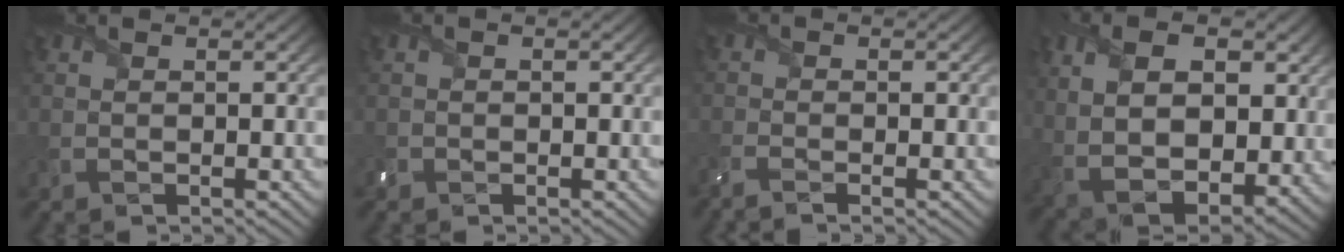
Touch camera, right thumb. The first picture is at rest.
{"total": 1.0, "force": [-0.6, 0.8, 0.2], "torque": [-0.006, -0.002, -0.016]}
{"total": 2.6, "force": [-2.0, 0.7, 1.6], "torque": [-0.044, -0.006, -0.046]}
{"total": 13.8, "force": [2.5, 8.6, 10.4], "torque": [-0.202, -0.011, 0.052]}